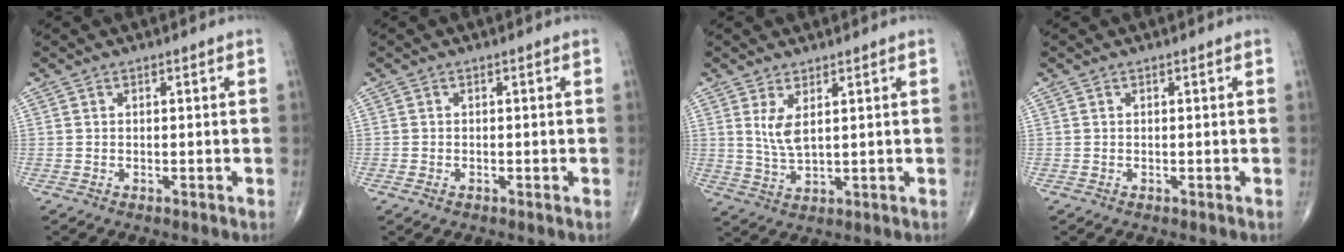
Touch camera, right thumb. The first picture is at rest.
{"total": 0.8, "force": [-0.4, 0.5, 0.5], "torque": [-0.014, 0.000, -0.007]}
{"total": 4.7, "force": [1.8, 1.7, 4.0], "torque": [-0.082, -0.017, 0.046]}
{"total": 0.0}